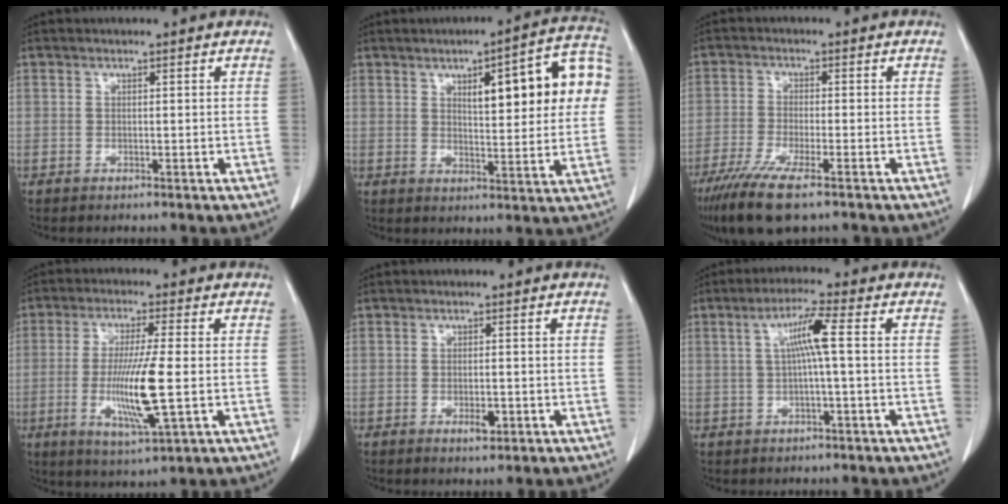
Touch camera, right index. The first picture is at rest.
{"total": 14.6, "force": [3.9, 3.5, 13.7], "torque": [-0.172, 0.030, 0.049]}
{"total": 9.8, "force": [-6.8, 1.4, 6.9], "torque": [-0.123, -0.024, -0.112]}
{"total": 10.9, "force": [-1.7, 0.4, 10.8], "torque": [-0.209, -0.018, -0.034]}
{"total": 2.0, "force": [-0.8, 0.7, 1.7], "torque": [-0.028, -0.001, -0.010]}
{"total": 5.5, "force": [0.7, -0.4, 5.4], "torque": [-0.101, 0.014, 0.015]}